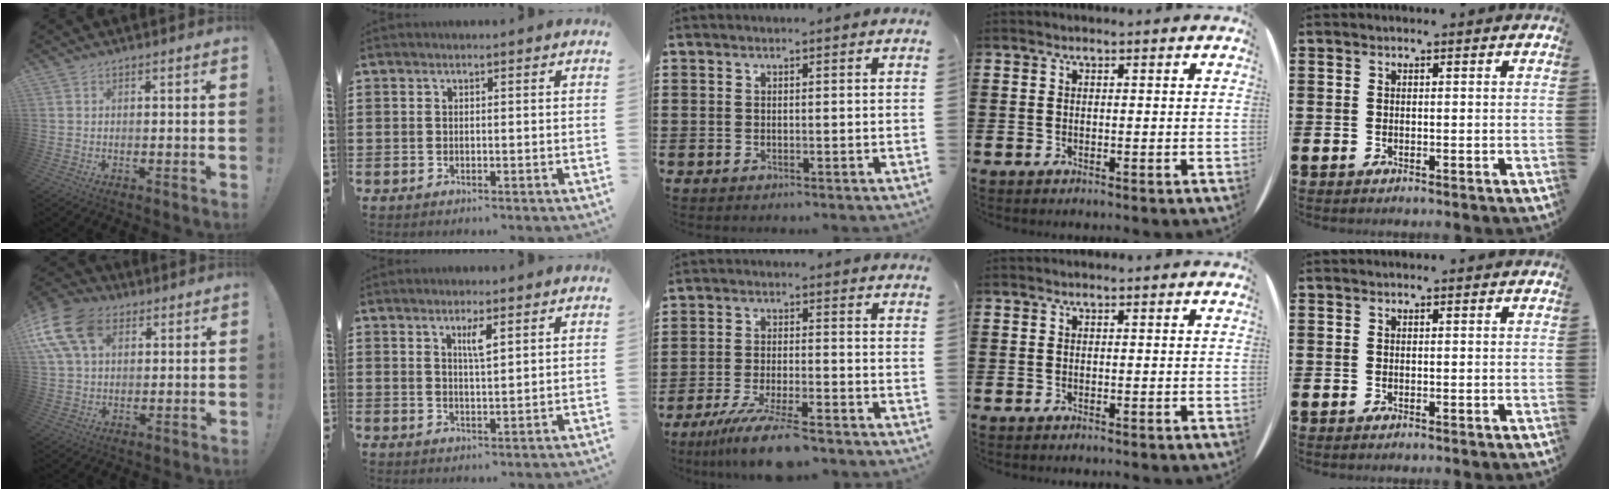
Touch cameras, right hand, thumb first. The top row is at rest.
{"thumb": {"total": 16.0, "force": [6.2, 10.6, 10.2], "torque": [-0.215, -0.020, 0.118]}, "index": {"total": 3.0, "force": [1.5, 0.5, 2.5], "torque": [-0.046, 0.000, 0.023]}, "middle": {"total": 8.3, "force": [-6.5, 0.7, 5.1], "torque": [-0.099, -0.008, -0.119]}}